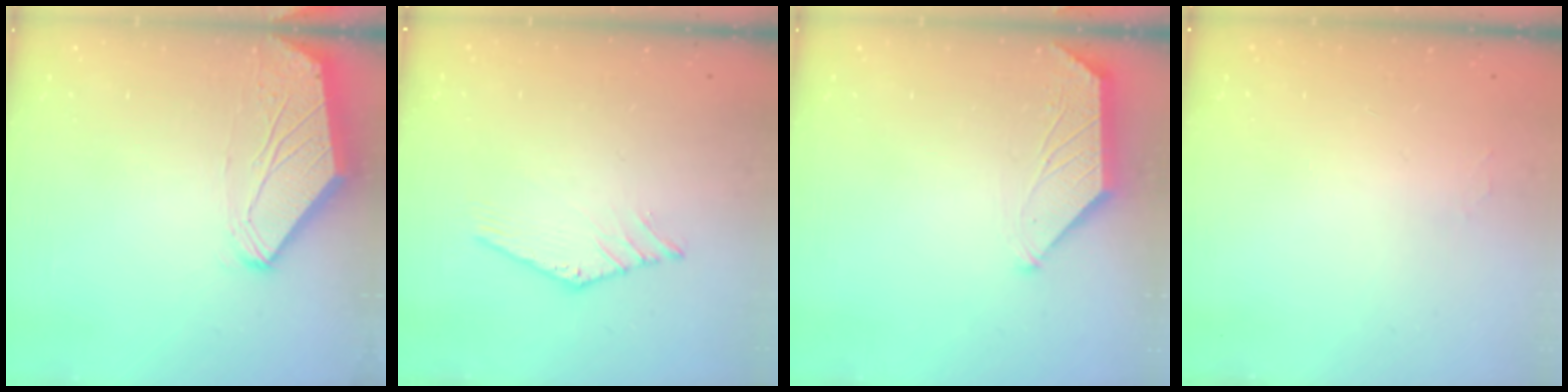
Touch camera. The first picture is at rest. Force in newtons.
{"total": 0.9, "press": 0.9, "slide": 0.1}
{"total": 1.2, "press": 1.1, "slide": 0.3}
{"total": 1.0, "press": 0.9, "slide": 0.3}